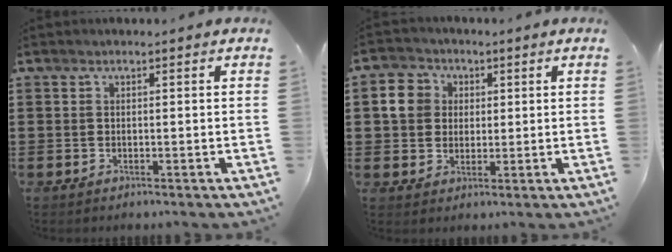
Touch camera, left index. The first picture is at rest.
{"total": 5.5, "force": [1.2, 5.2, 1.6], "torque": [-0.045, 0.014, 0.019]}